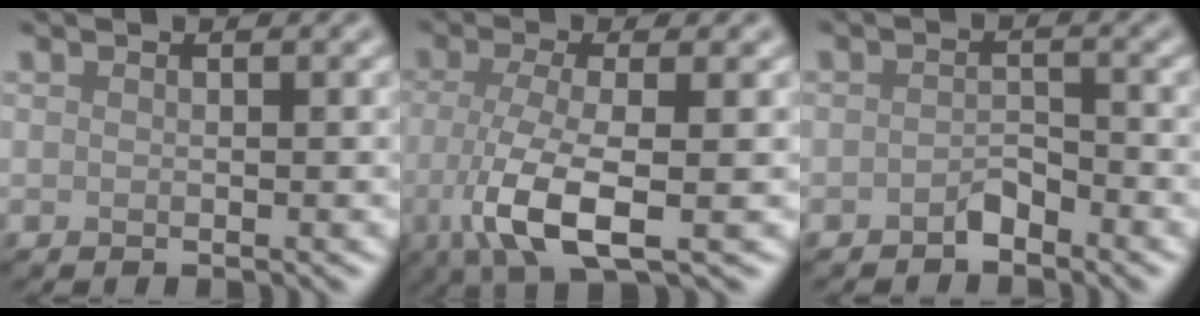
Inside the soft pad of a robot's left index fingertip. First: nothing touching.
{"total": 6.5, "force": [-1.8, 1.8, 5.9], "torque": [-0.119, -0.012, -0.036]}
{"total": 1.4, "force": [-1.1, 0.6, 0.7], "torque": [-0.011, 0.005, -0.022]}